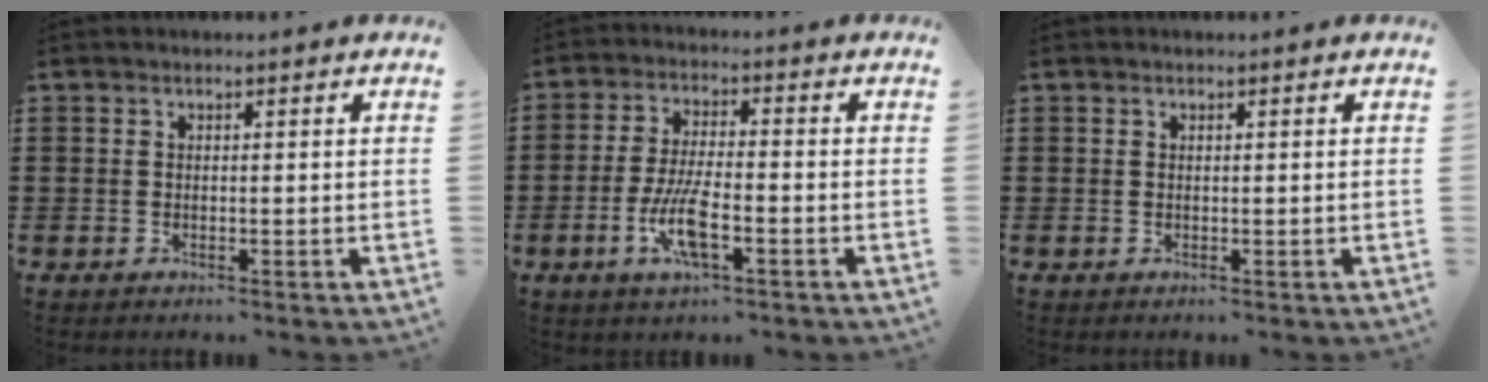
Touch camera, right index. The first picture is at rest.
{"total": 7.3, "force": [-2.7, 2.1, 6.5], "torque": [-0.146, -0.013, -0.053]}
{"total": 0.0}